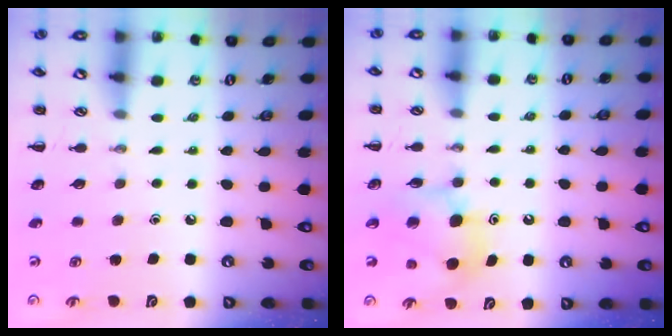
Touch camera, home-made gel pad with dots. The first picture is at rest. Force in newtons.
{"total": 8.4, "press": 8.3, "slide": 1.0}